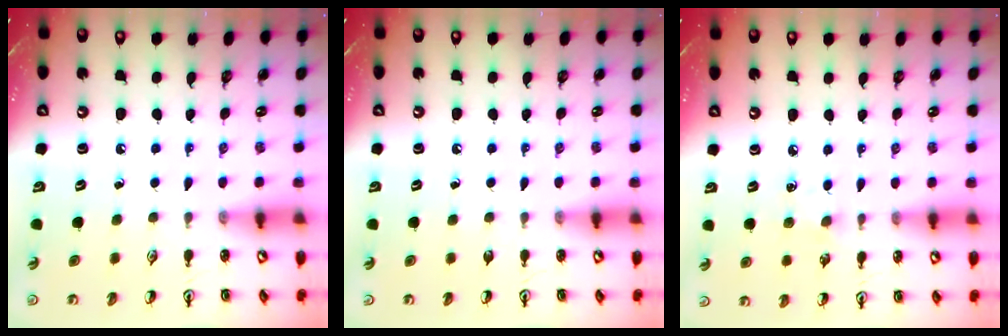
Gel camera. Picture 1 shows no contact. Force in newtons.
{"total": 0.0}
{"total": 4.9, "press": 4.9, "slide": 0.7}